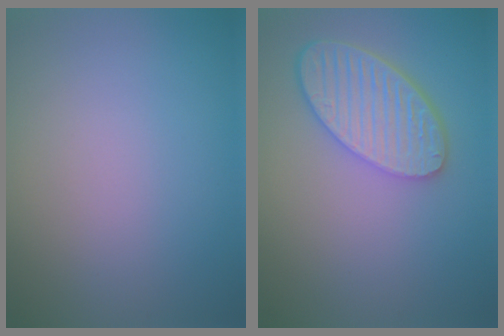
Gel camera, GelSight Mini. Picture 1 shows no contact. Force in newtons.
{"total": 5.6, "press": 4.8, "slide": 2.8}